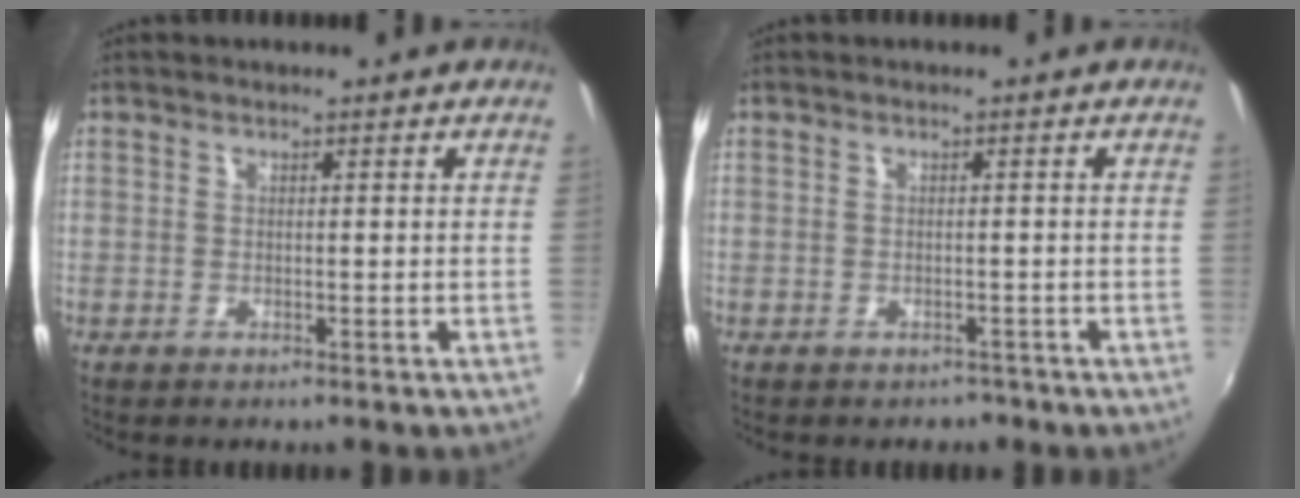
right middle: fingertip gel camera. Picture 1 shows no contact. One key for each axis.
{"total": 1.9, "fx": -1.4, "fy": 1.3, "fz": 0.1, "tx": -0.005, "ty": -0.003, "tz": -0.016}